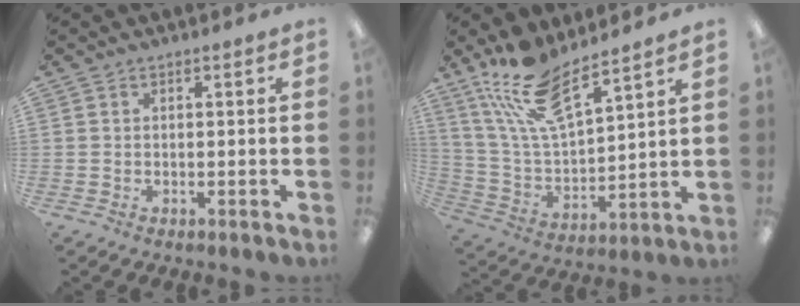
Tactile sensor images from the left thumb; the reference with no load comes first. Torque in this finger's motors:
{"motor_torque": [0.46, 0.25, 1.48, -1.29, 0.36]}